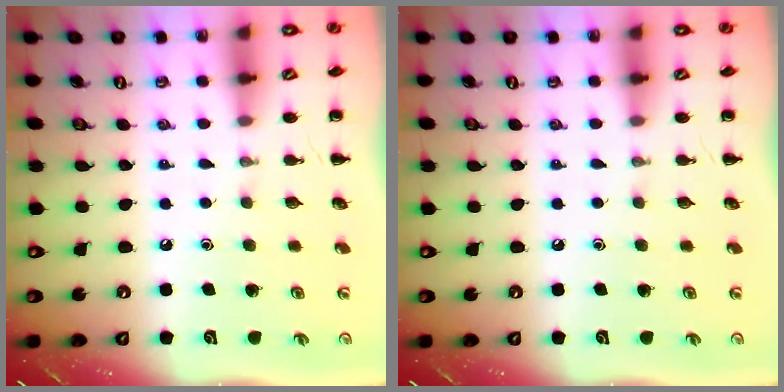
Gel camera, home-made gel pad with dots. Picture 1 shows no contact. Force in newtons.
{"total": 0.0}